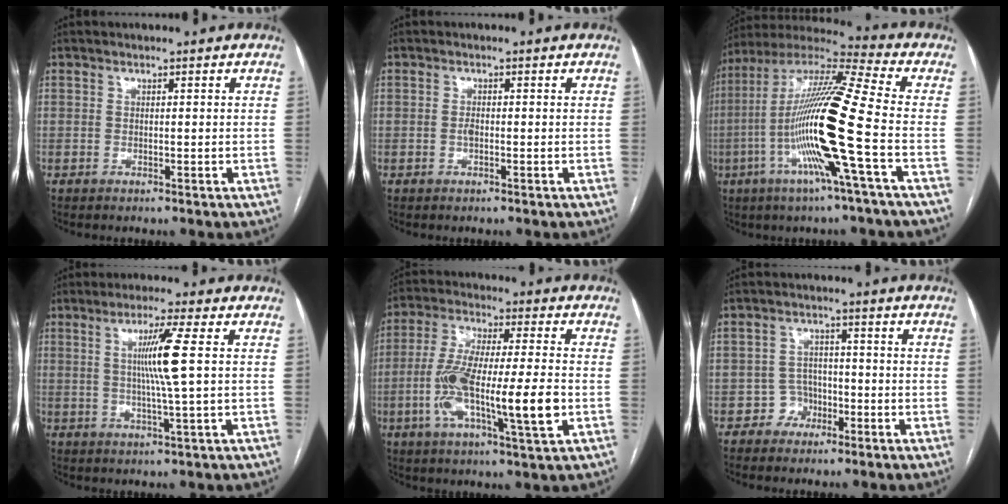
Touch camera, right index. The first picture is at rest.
{"total": 1.0, "force": [-0.2, 0.5, 0.9], "torque": [-0.018, 0.001, -0.003]}
{"total": 19.1, "force": [-4.7, -0.8, 18.5], "torque": [-0.365, -0.009, -0.102]}
{"total": 6.9, "force": [1.1, -1.4, 6.7], "torque": [-0.123, -0.003, 0.025]}
{"total": 15.7, "force": [-3.3, 2.0, 15.2], "torque": [-0.290, -0.001, -0.057]}
{"total": 3.6, "force": [-1.8, 3.1, 0.3], "torque": [0.003, 0.016, -0.034]}